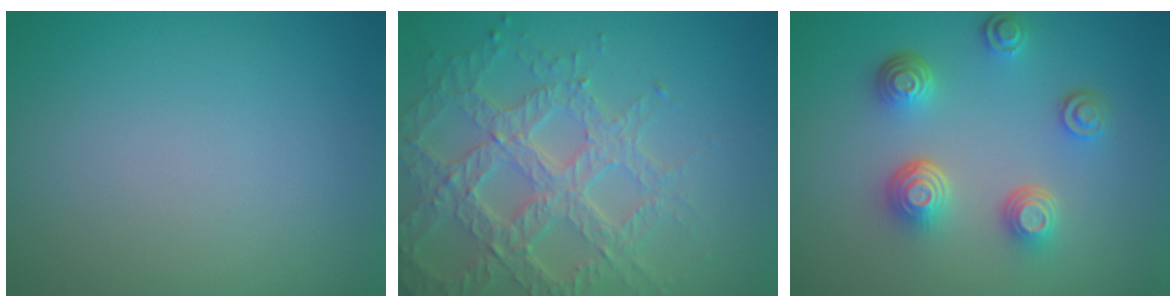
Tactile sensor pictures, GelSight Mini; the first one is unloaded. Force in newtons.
{"total": 6.7, "press": 5.2, "slide": 4.2}
{"total": 4.4, "press": 3.4, "slide": 2.8}